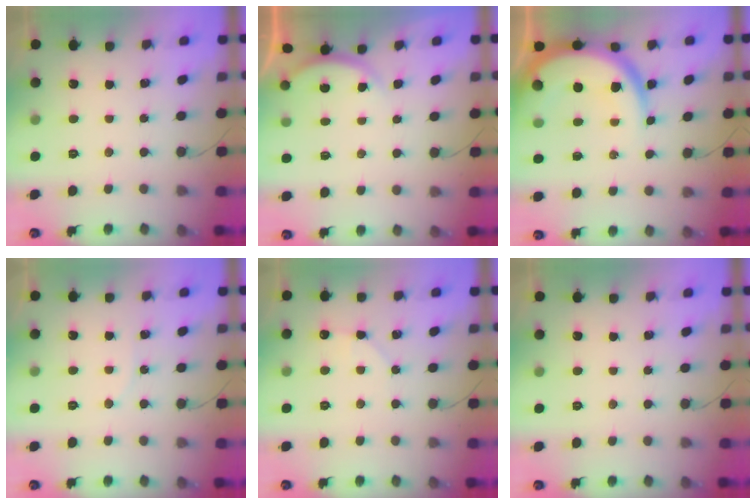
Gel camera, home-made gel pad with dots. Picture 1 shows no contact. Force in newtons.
{"total": 2.8, "press": 2.8, "slide": 0.6}
{"total": 15.2, "press": 15.1, "slide": 1.9}
{"total": 3.7, "press": 3.6, "slide": 0.7}
{"total": 4.5, "press": 4.0, "slide": 2.2}
{"total": 0.0}